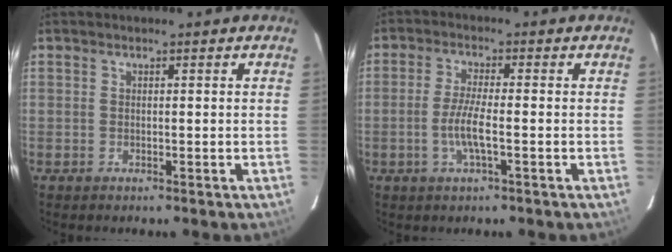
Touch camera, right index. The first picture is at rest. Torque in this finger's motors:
{"motor_torque": [0.44, -0.34, 0.35, 0.12]}